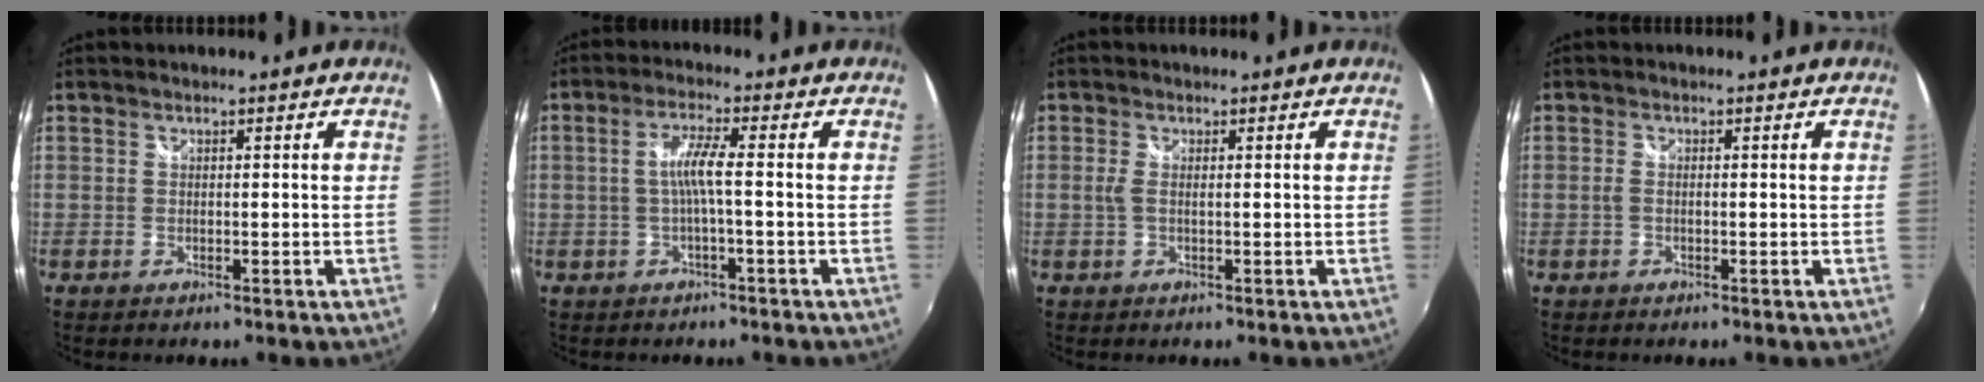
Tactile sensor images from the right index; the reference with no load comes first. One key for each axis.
{"total": 4.1, "fx": -0.8, "fy": -0.4, "fz": 4.0, "tx": -0.084, "ty": 0.003, "tz": -0.013}
{"total": 1.6, "fx": 0.1, "fy": 0.2, "fz": 1.6, "tx": -0.034, "ty": 0.000, "tz": -0.002}
{"total": 1.0, "fx": -0.3, "fy": 0.4, "fz": 0.9, "tx": -0.020, "ty": 0.000, "tz": -0.007}